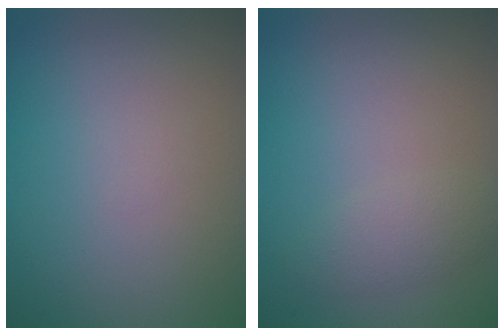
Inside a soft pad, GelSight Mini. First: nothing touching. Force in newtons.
{"total": 1.9, "press": 1.9, "slide": 0.1}